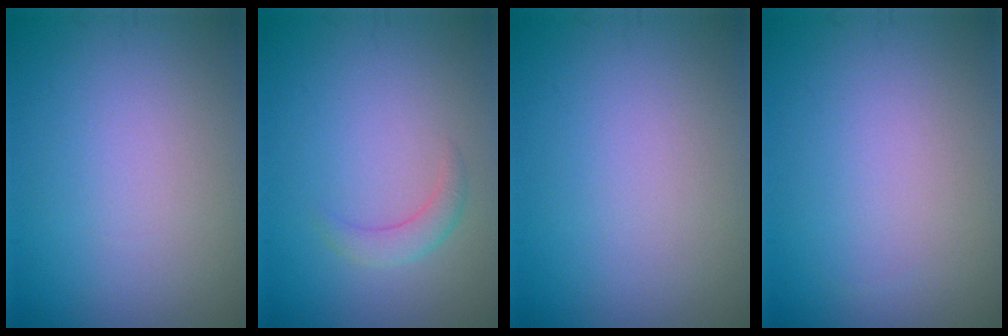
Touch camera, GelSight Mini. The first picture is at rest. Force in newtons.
{"total": 1.7, "press": 1.7, "slide": 0.1}
{"total": 0.0}
{"total": 0.0}